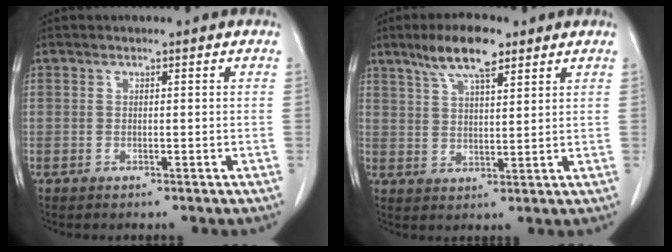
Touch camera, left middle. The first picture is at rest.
{"total": 8.2, "force": [5.7, 1.9, 5.7], "torque": [-0.109, 0.011, 0.102]}